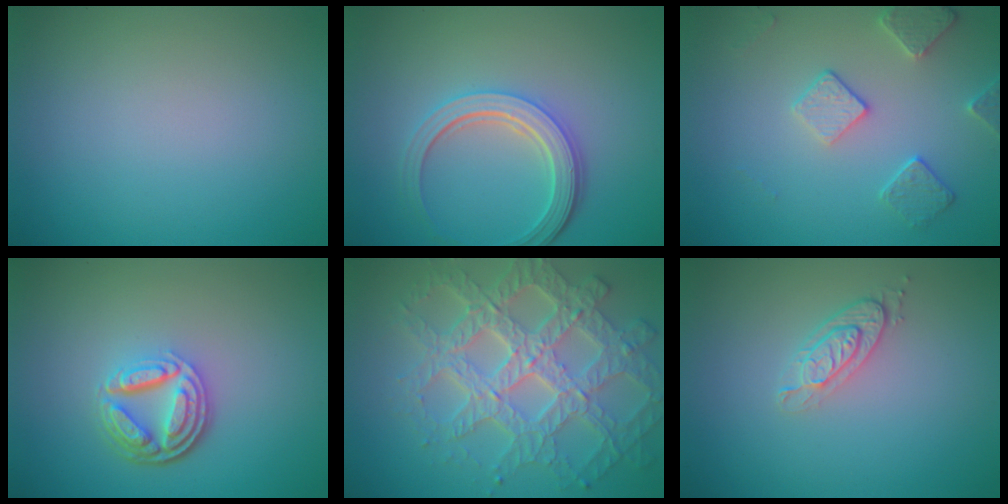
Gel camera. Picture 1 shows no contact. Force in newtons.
{"total": 4.6, "press": 3.5, "slide": 3.0}
{"total": 2.8, "press": 2.7, "slide": 0.7}
{"total": 4.7, "press": 3.5, "slide": 3.2}
{"total": 7.2, "press": 6.1, "slide": 3.8}
{"total": 2.1, "press": 1.8, "slide": 1.1}